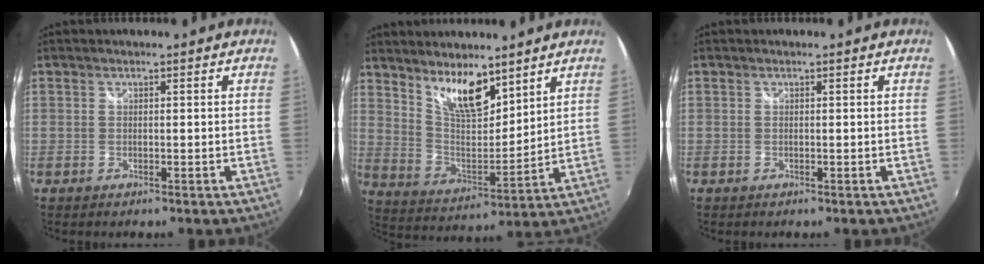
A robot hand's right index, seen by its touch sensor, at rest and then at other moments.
{"total": 11.2, "force": [8.0, 3.8, 6.8], "torque": [-0.119, -0.004, 0.155]}
{"total": 0.0}